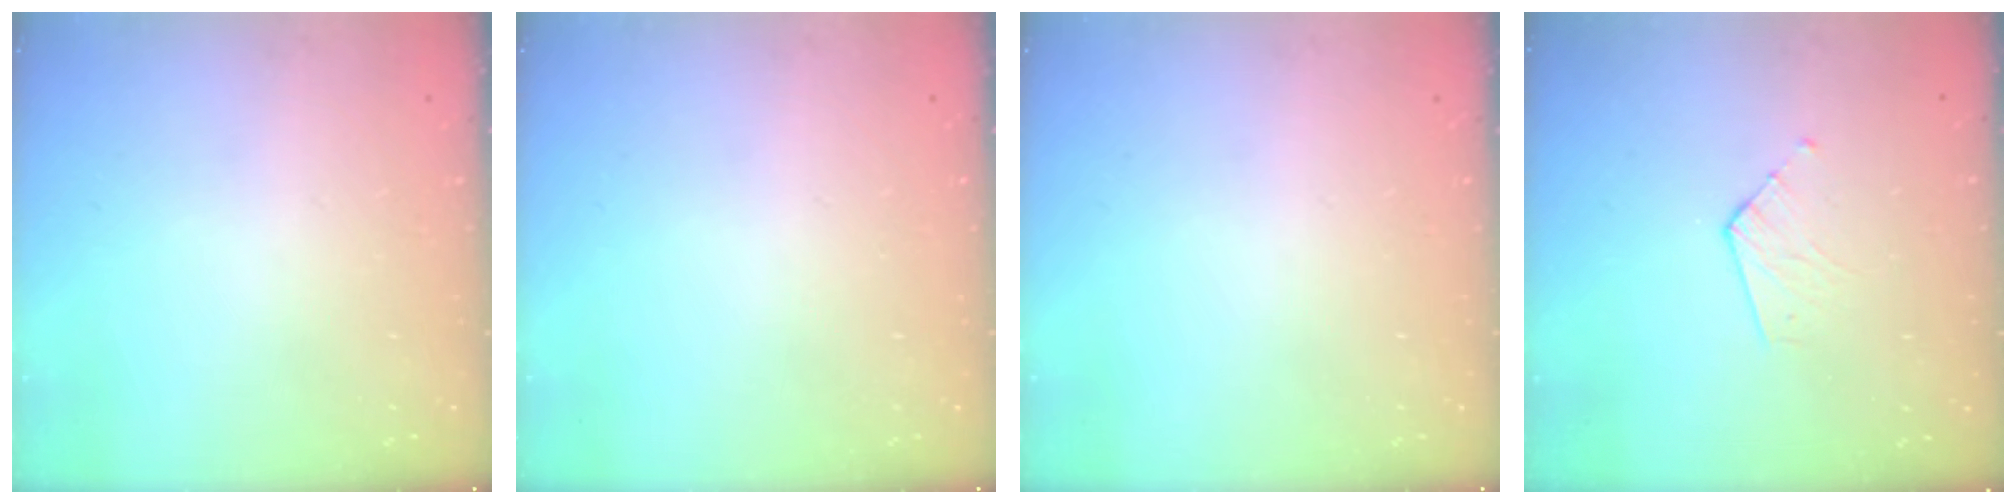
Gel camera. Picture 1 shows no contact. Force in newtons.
{"total": 0.0}
{"total": 0.0}
{"total": 3.6, "press": 3.5, "slide": 0.3}